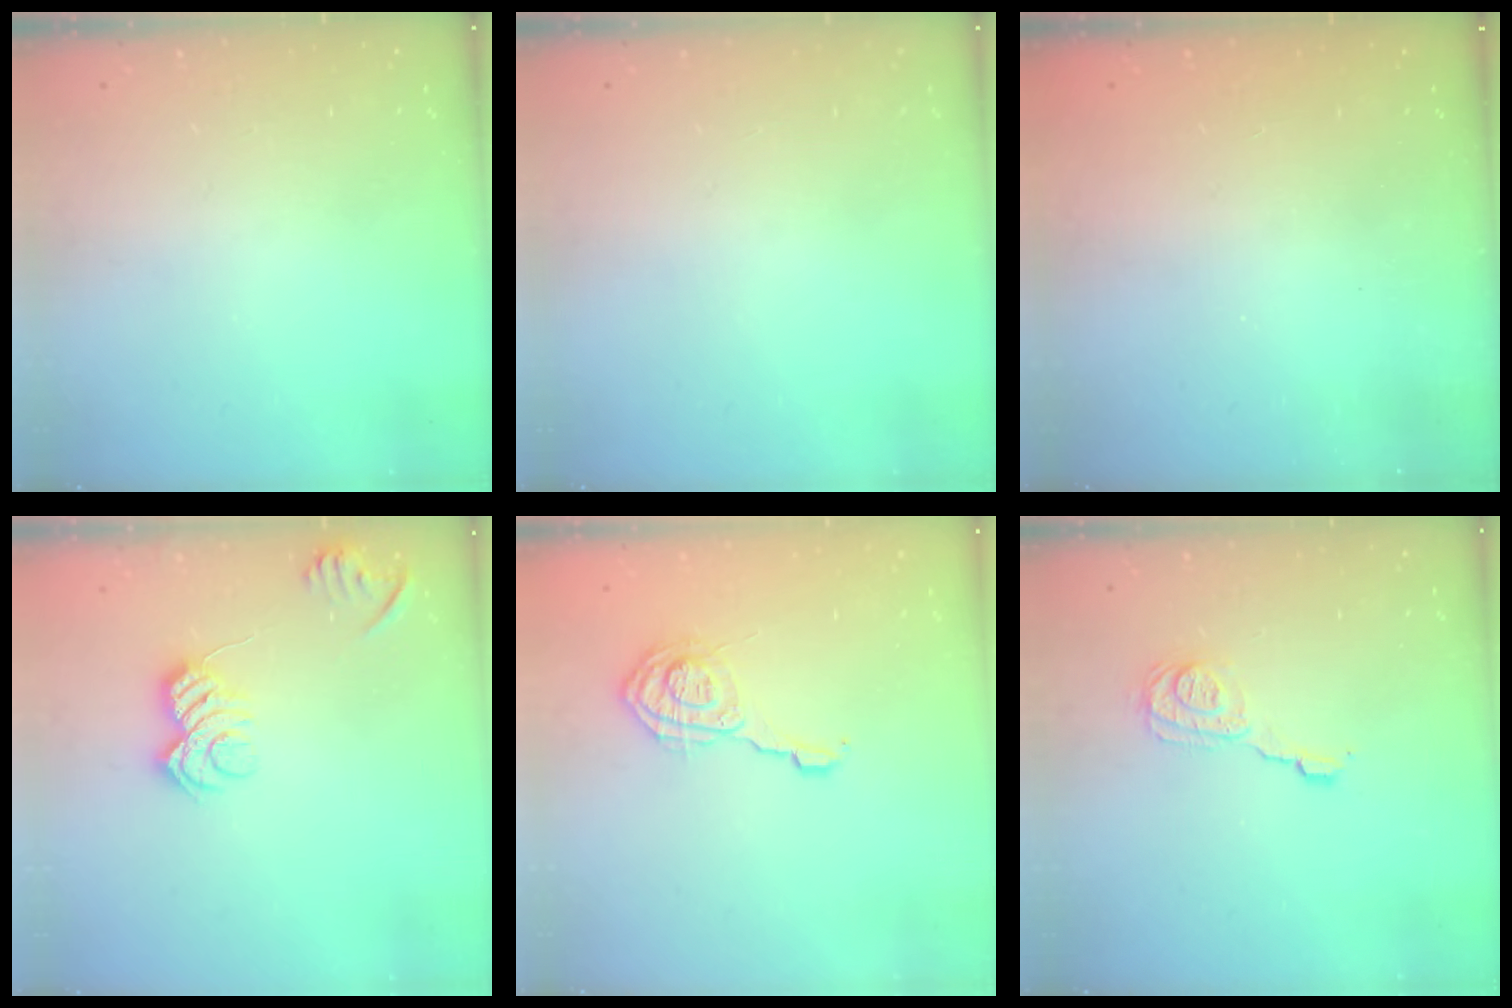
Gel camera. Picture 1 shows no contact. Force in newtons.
{"total": 0.0}
{"total": 2.4, "press": 2.3, "slide": 0.8}
{"total": 9.6, "press": 9.6, "slide": 0.3}
{"total": 9.2, "press": 9.1, "slide": 0.6}
{"total": 10.3, "press": 10.2, "slide": 1.3}